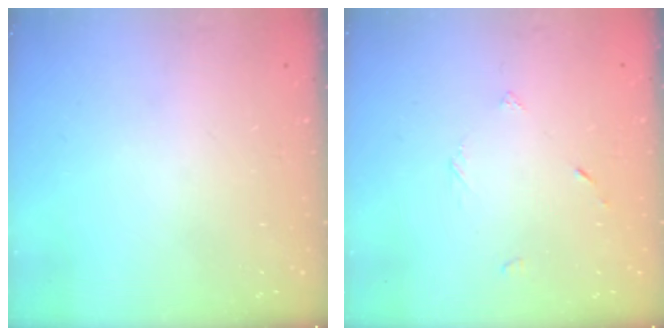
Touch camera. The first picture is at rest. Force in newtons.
{"total": 2.0, "press": 2.0, "slide": 0.2}